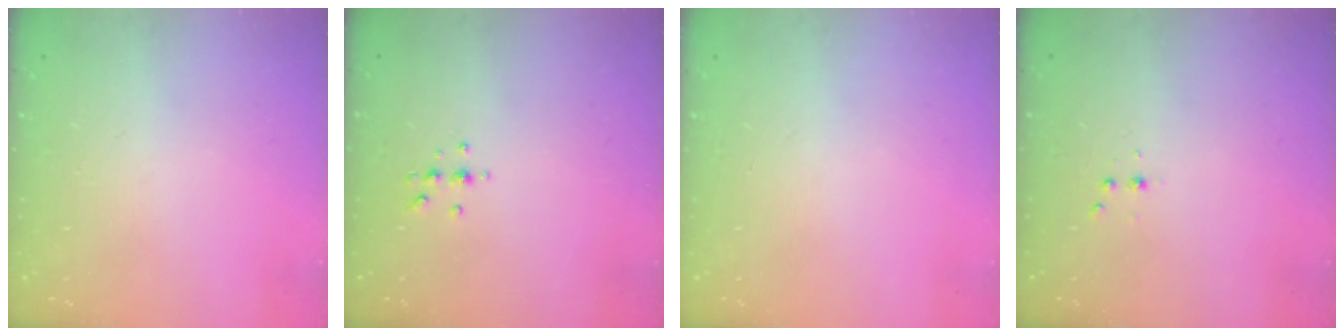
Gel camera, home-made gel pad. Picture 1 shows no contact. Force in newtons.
{"total": 4.9, "press": 4.9, "slide": 0.7}
{"total": 0.0}
{"total": 2.9, "press": 2.7, "slide": 1.0}